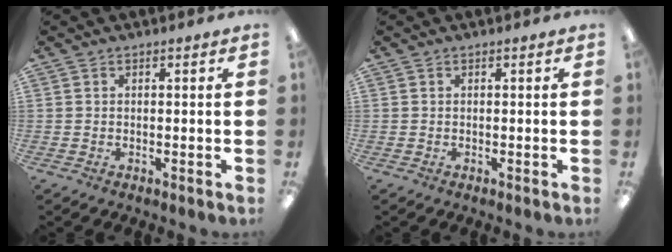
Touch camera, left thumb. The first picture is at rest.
{"total": 0.0}